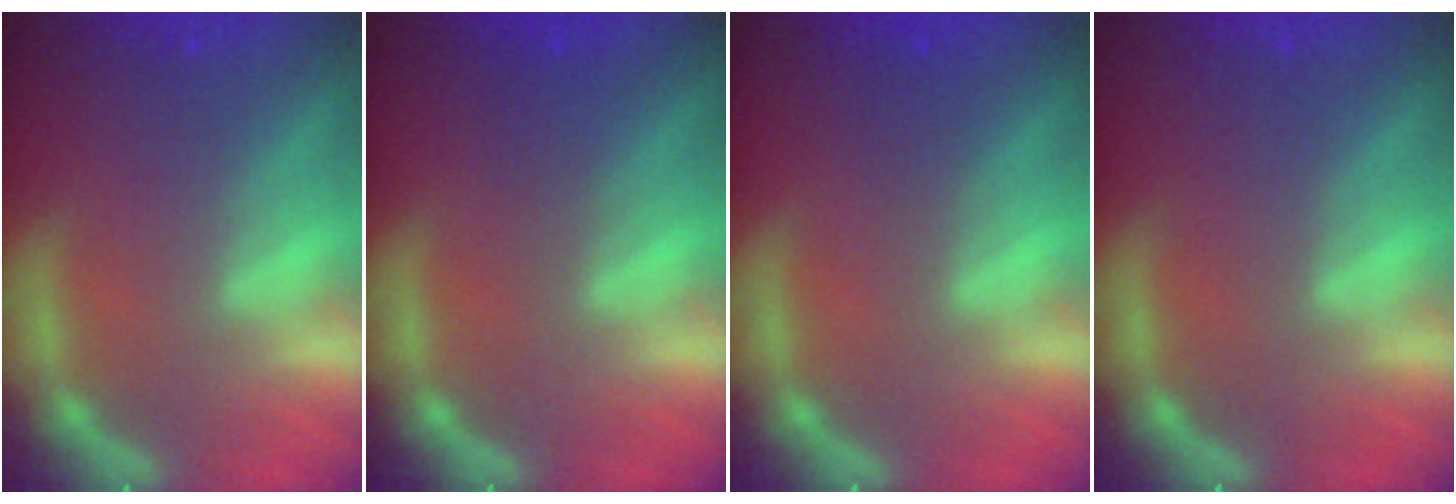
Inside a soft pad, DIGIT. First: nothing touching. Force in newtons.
{"total": 1.5}
{"total": 0.9}
{"total": 0.0}